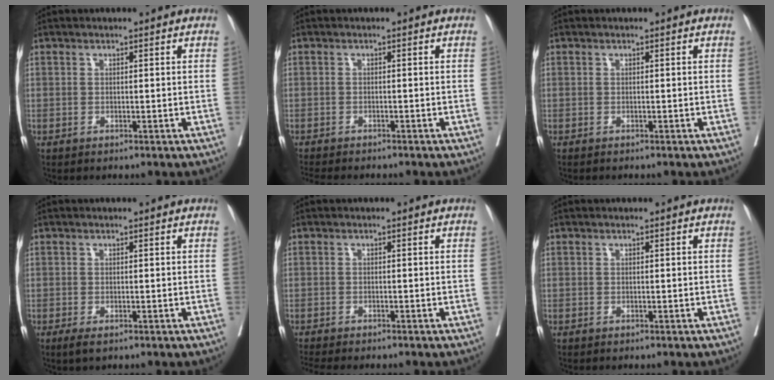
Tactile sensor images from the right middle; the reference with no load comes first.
{"total": 8.9, "force": [-7.8, 1.4, 3.9], "torque": [-0.049, -0.010, -0.105]}
{"total": 1.6, "force": [-1.4, 0.0, 0.7], "torque": [-0.009, 0.002, -0.017]}
{"total": 2.0, "force": [-1.2, 0.6, 1.5], "torque": [-0.023, -0.005, -0.018]}
{"total": 6.9, "force": [-6.1, 0.6, 3.2], "torque": [-0.033, -0.007, -0.091]}
{"total": 0.0}